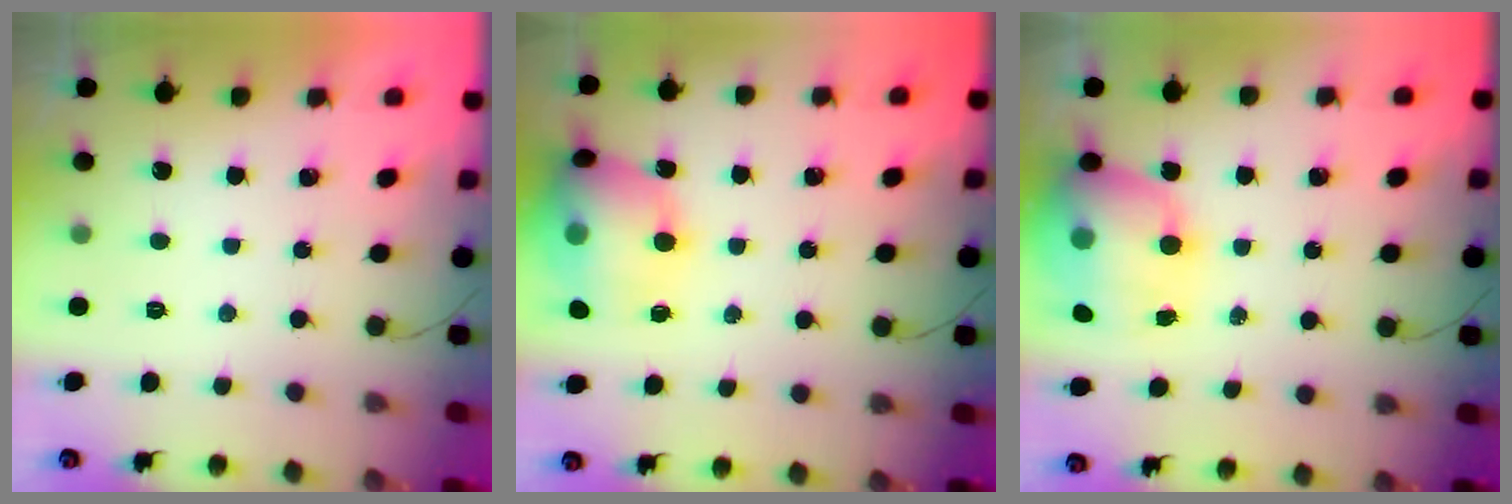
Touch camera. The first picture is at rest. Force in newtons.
{"total": 15.2, "press": 15.0, "slide": 2.7}
{"total": 15.9, "press": 15.5, "slide": 3.7}